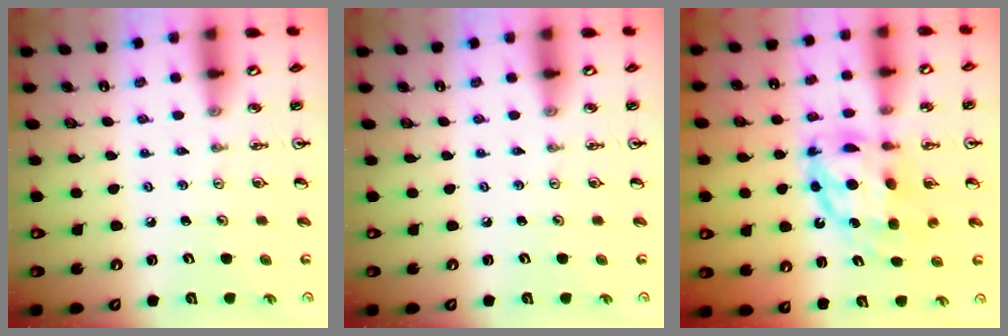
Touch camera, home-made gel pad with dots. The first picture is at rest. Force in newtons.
{"total": 0.0}
{"total": 11.3, "press": 11.2, "slide": 1.6}